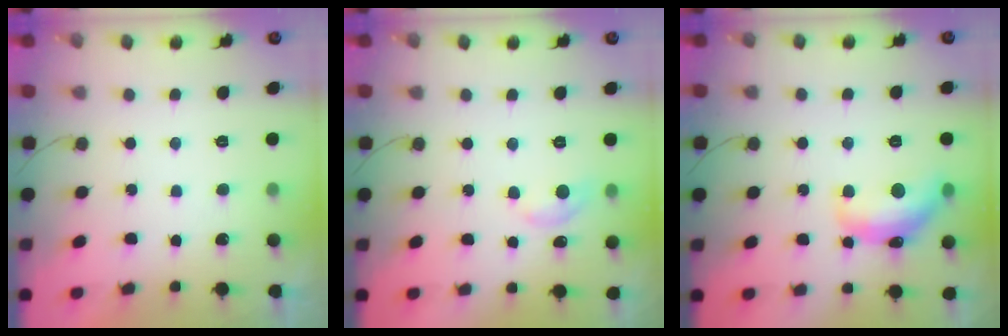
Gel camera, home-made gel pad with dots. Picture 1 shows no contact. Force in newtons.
{"total": 7.4, "press": 7.3, "slide": 0.9}
{"total": 16.3, "press": 16.3, "slide": 1.0}